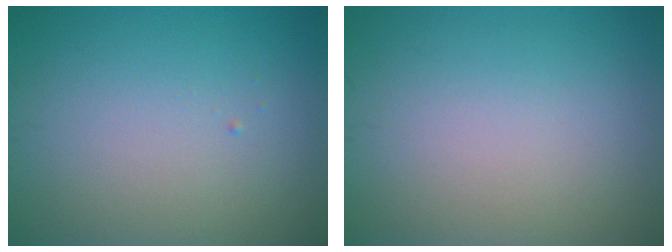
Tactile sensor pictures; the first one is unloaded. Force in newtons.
{"total": 0.0}